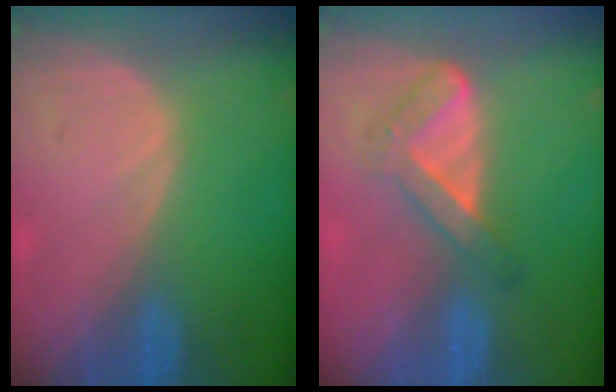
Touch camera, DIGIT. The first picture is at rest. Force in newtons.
{"total": 5.6, "press": 4.7, "slide": 3.0}